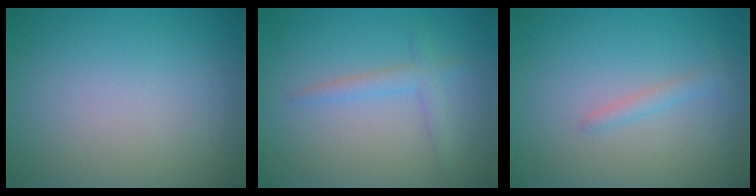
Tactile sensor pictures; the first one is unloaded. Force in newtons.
{"total": 1.8, "press": 1.8, "slide": 0.1}
{"total": 1.1, "press": 1.1, "slide": 0.1}